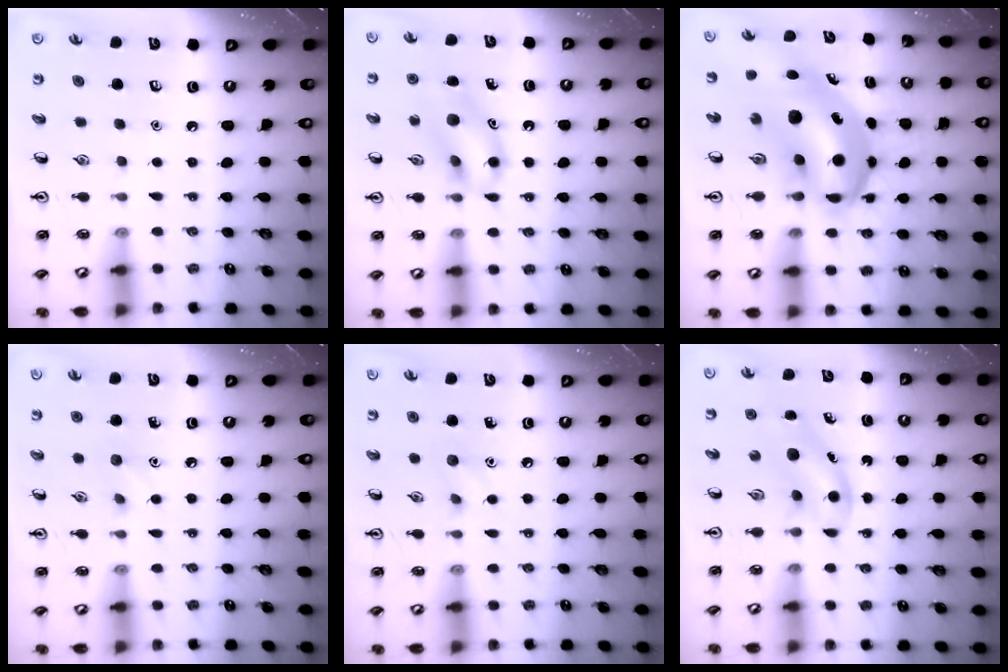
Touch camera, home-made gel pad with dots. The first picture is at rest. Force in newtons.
{"total": 12.8, "press": 12.6, "slide": 2.1}
{"total": 12.5, "press": 12.0, "slide": 3.3}
{"total": 5.5, "press": 5.2, "slide": 1.7}
{"total": 5.7, "press": 5.4, "slide": 1.9}
{"total": 4.5, "press": 4.4, "slide": 1.1}